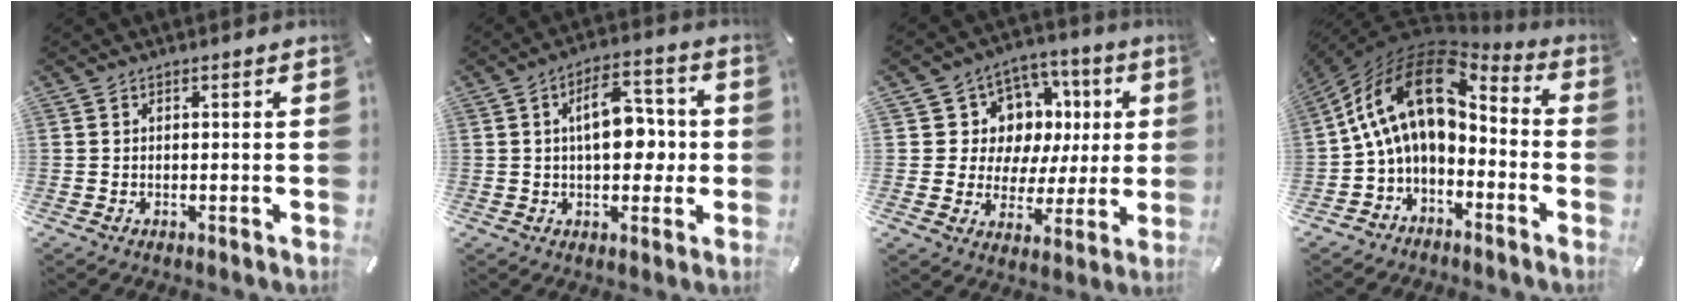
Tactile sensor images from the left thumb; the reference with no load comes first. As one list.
[{"total": 11.4, "force": [0.8, 6.7, 9.1], "torque": [-0.127, 0.000, 0.008]}, {"total": 10.8, "force": [1.7, 10.5, 2.1], "torque": [-0.024, -0.028, 0.036]}, {"total": 17.4, "force": [2.1, 11.4, 13.0], "torque": [-0.251, -0.001, 0.035]}]